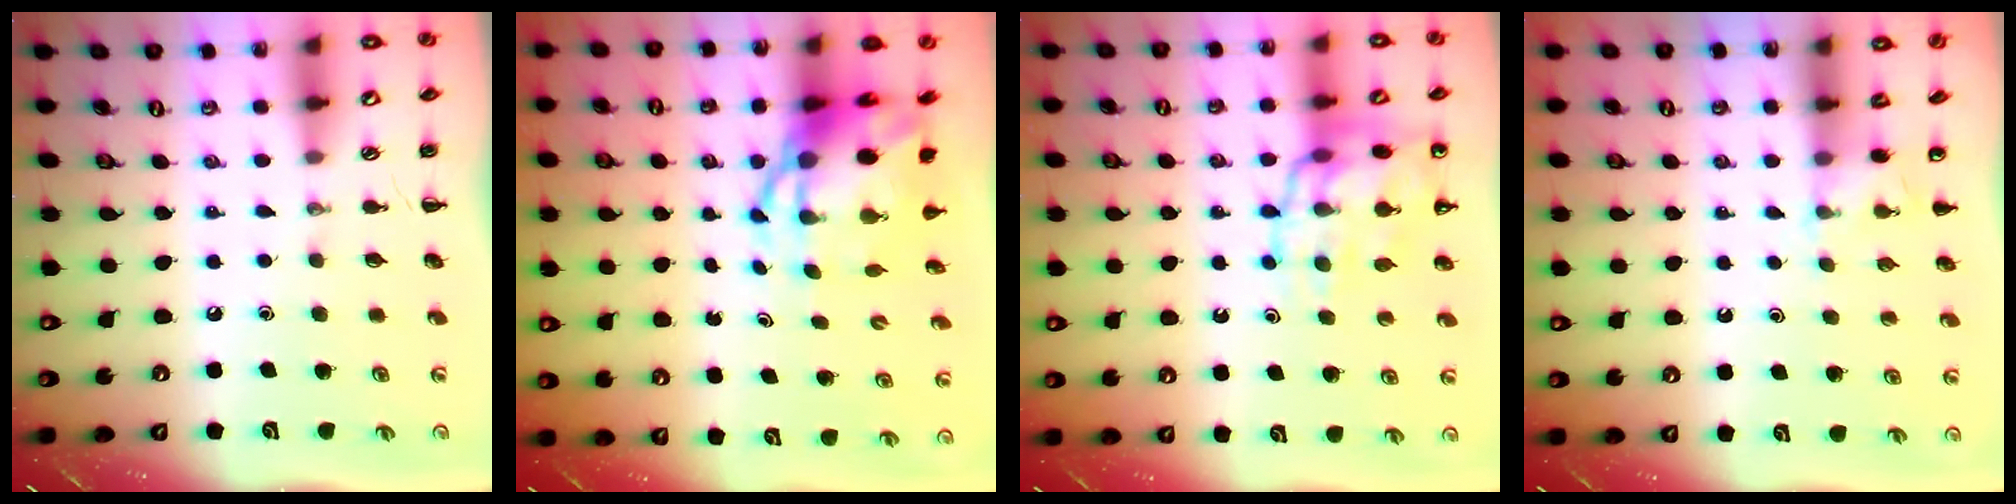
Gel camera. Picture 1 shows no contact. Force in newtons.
{"total": 8.2, "press": 7.9, "slide": 2.0}
{"total": 18.7, "press": 18.4, "slide": 3.4}
{"total": 4.2, "press": 4.0, "slide": 1.1}